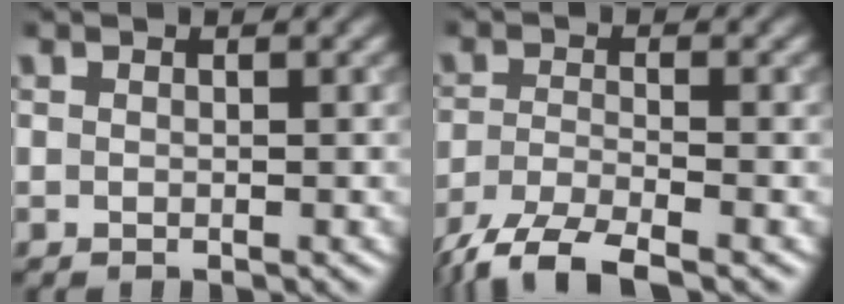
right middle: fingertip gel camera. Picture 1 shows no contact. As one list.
[{"total": 5.3, "force": [-4.1, 1.0, 3.1], "torque": [-0.057, -0.012, -0.086]}]